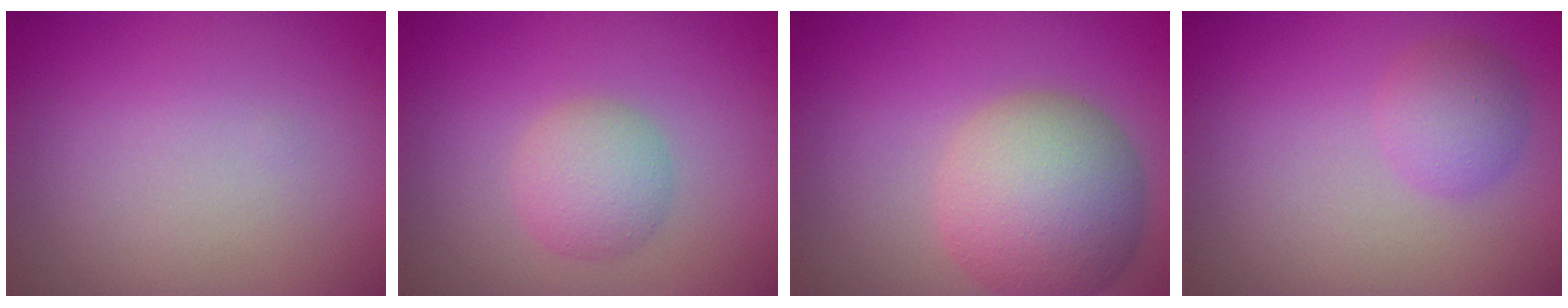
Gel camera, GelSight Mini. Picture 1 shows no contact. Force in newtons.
{"total": 2.7, "press": 2.7, "slide": 0.1}
{"total": 8.0, "press": 8.0, "slide": 0.2}
{"total": 2.6, "press": 2.6, "slide": 0.1}